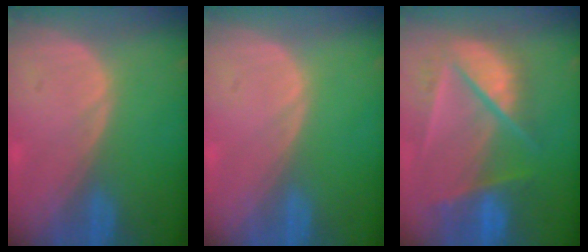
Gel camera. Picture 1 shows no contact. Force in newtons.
{"total": 0.0}
{"total": 9.8, "press": 8.3, "slide": 5.2}